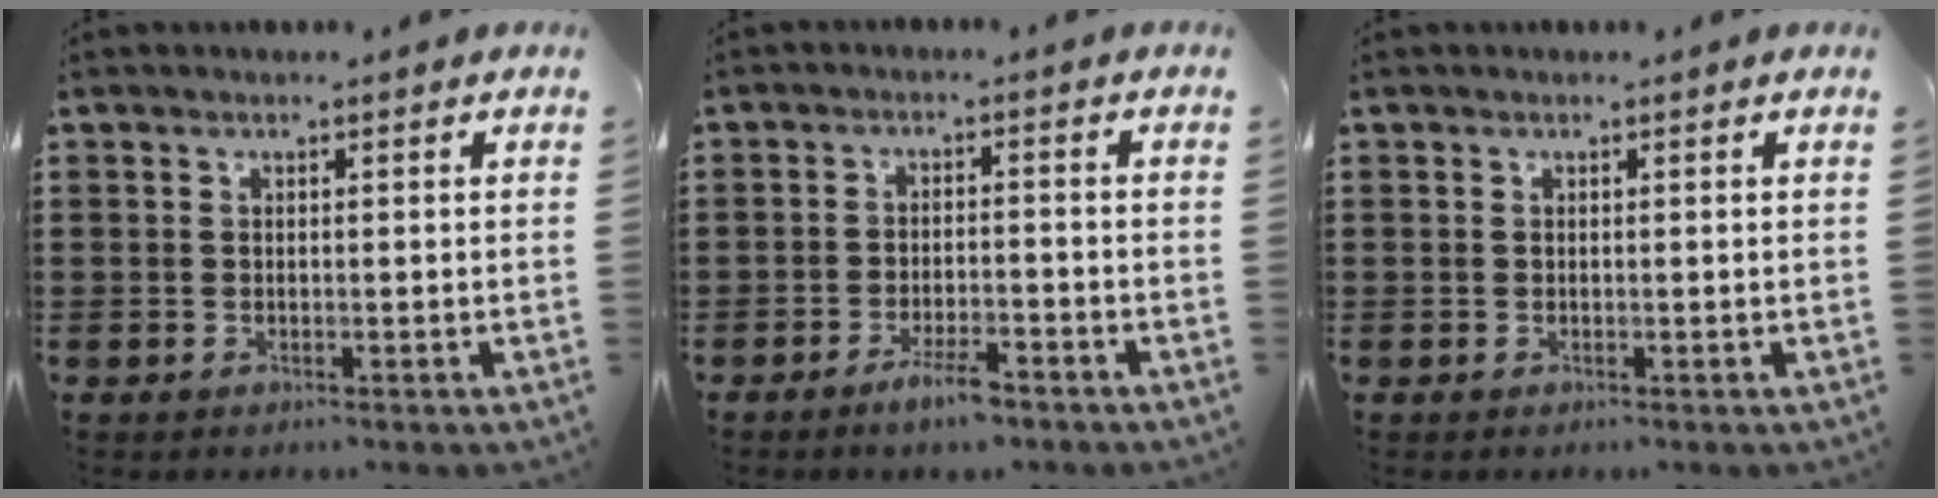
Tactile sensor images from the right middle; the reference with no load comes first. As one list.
[{"total": 4.0, "force": [-2.8, 0.9, 2.7], "torque": [-0.048, 0.005, -0.052]}, {"total": 0.0}]